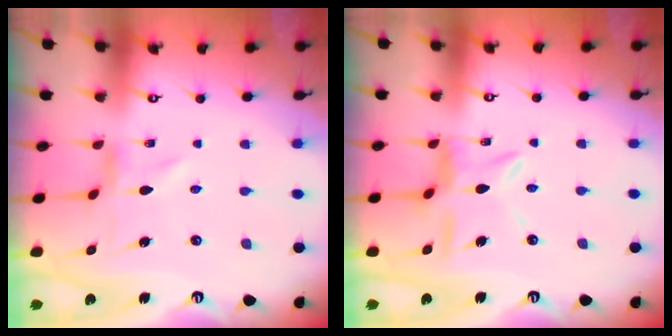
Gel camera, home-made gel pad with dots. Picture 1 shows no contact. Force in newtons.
{"total": 10.1, "press": 10.0, "slide": 1.0}